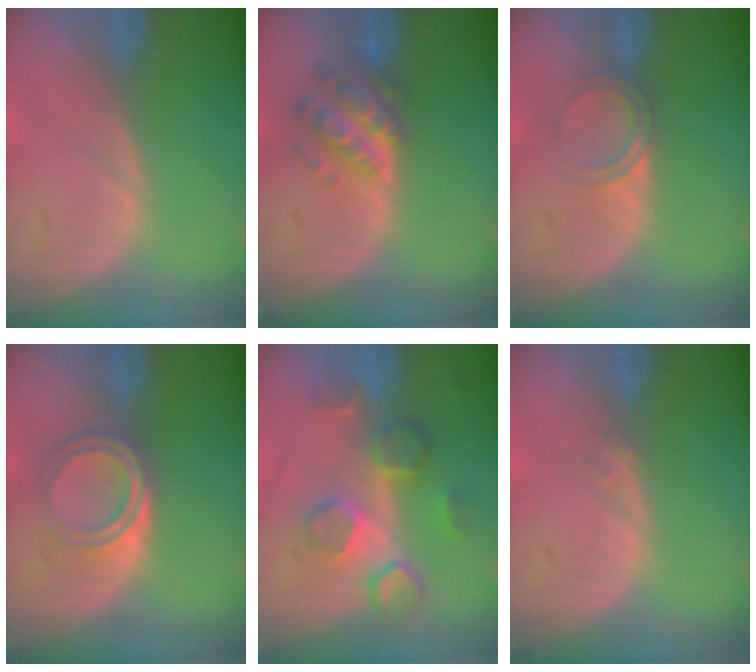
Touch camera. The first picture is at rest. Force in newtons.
{"total": 6.1, "press": 6.1, "slide": 0.4}
{"total": 2.8, "press": 2.8, "slide": 0.2}
{"total": 4.2, "press": 4.2, "slide": 0.3}
{"total": 8.6, "press": 7.7, "slide": 3.7}
{"total": 0.6, "press": 0.5, "slide": 0.3}